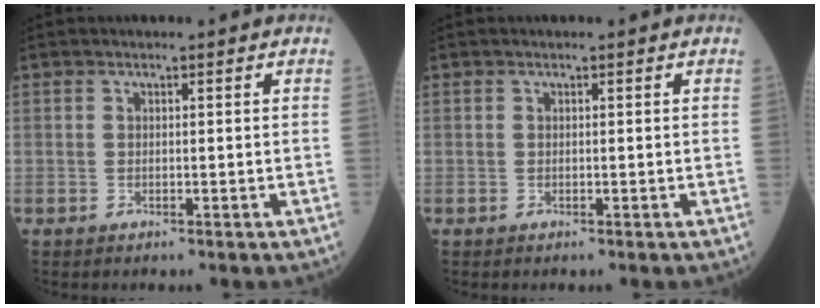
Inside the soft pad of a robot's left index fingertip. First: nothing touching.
{"total": 0.0}